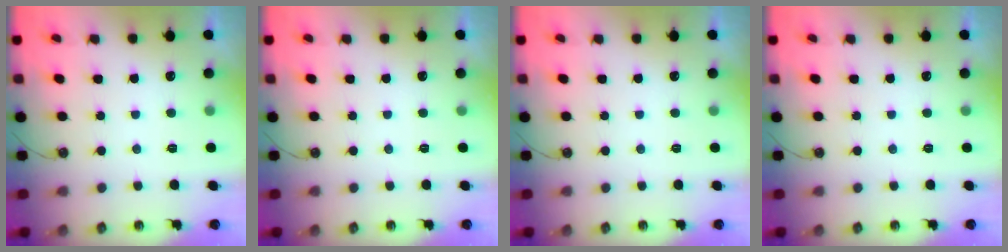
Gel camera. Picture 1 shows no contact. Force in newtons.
{"total": 0.0}
{"total": 0.0}
{"total": 0.0}